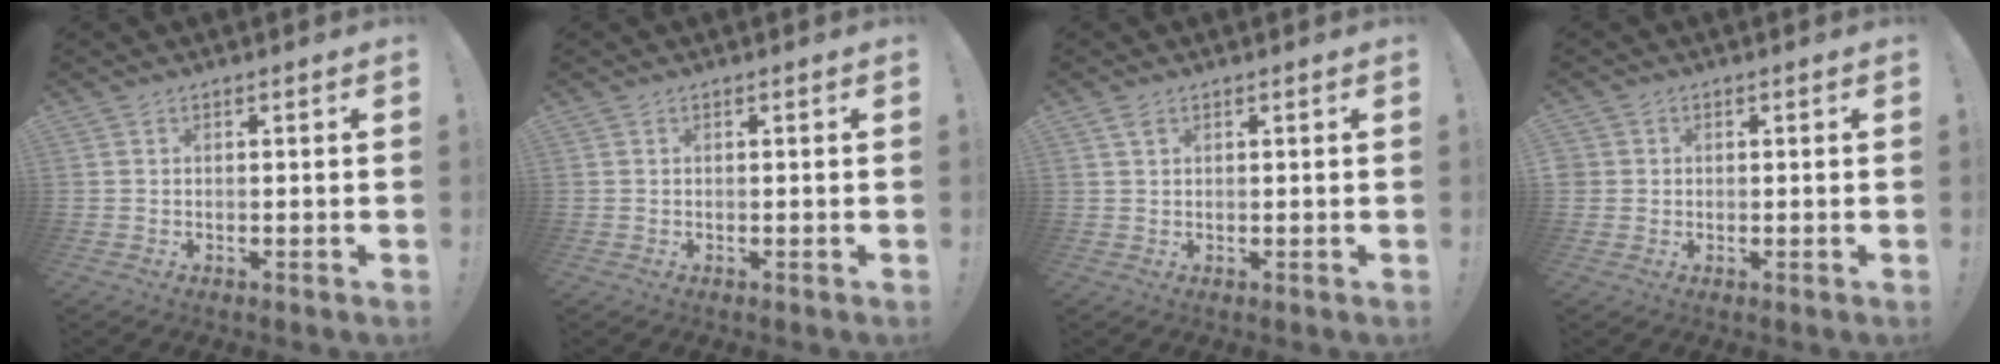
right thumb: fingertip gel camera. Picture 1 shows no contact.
{"total": 0.0}
{"total": 1.6, "force": [1.0, 0.7, 1.0], "torque": [-0.019, -0.001, 0.019]}
{"total": 1.9, "force": [0.0, 1.9, 0.1], "torque": [0.007, 0.001, 0.000]}